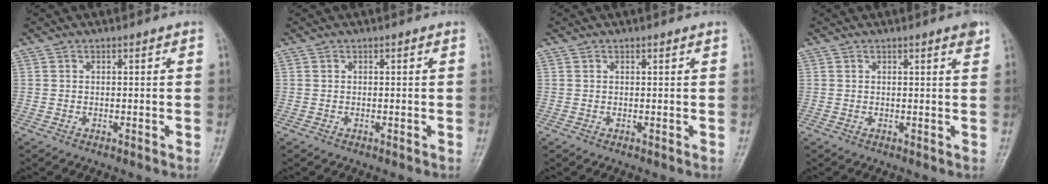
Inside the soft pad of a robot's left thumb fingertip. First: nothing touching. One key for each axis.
{"total": 0.0}
{"total": 0.0}
{"total": 1.9, "fx": 1.3, "fy": 0.2, "fz": 1.4, "tx": -0.019, "ty": -0.007, "tz": 0.014}